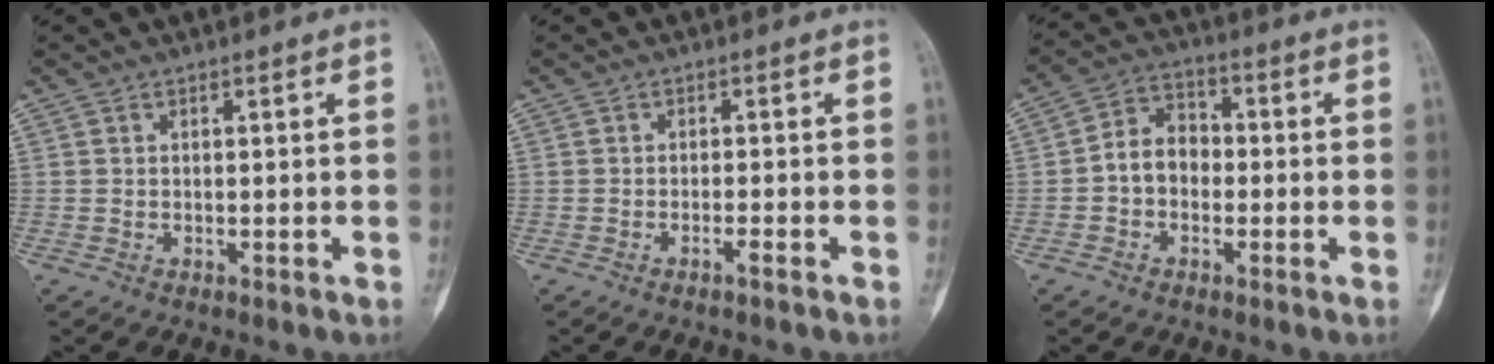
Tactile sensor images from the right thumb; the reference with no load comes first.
{"total": 1.3, "force": [-0.9, -0.1, 0.9], "torque": [-0.019, 0.005, -0.017]}
{"total": 6.9, "force": [-1.2, 5.4, 4.1], "torque": [-0.049, 0.029, -0.037]}